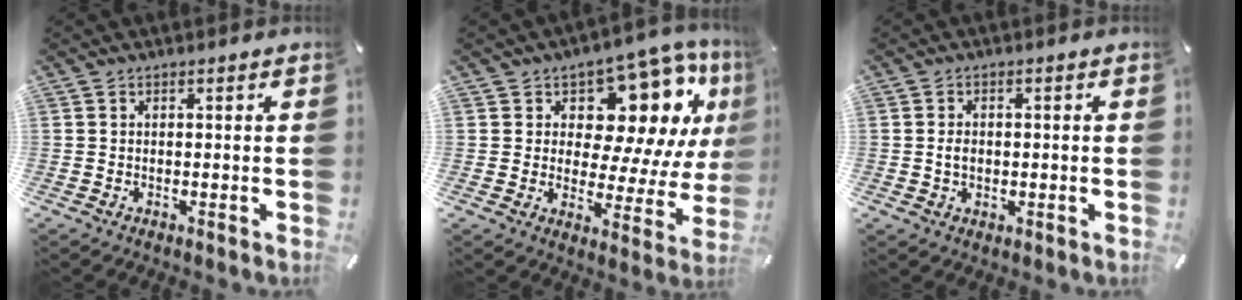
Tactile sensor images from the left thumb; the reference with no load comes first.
{"total": 14.0, "force": [7.9, 8.1, 8.2], "torque": [-0.102, -0.082, 0.134]}
{"total": 2.5, "force": [-0.1, 1.9, 1.6], "torque": [-0.032, 0.003, -0.001]}